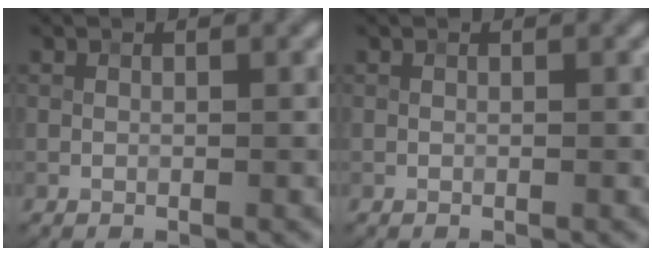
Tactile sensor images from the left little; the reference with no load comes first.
{"total": 0.0}